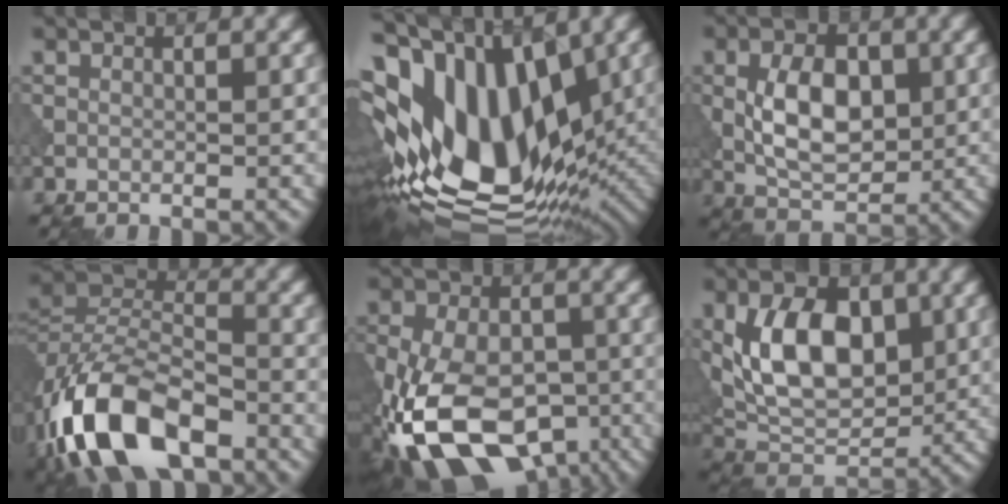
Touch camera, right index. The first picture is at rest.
{"total": 17.9, "force": [1.7, 10.1, 14.6], "torque": [-0.250, -0.012, 0.049]}
{"total": 6.0, "force": [0.2, 3.4, 4.9], "torque": [-0.095, -0.001, 0.005]}
{"total": 12.4, "force": [-7.1, 6.2, 8.1], "torque": [-0.159, -0.004, -0.139]}
{"total": 15.3, "force": [-7.0, 8.8, 10.3], "torque": [-0.205, -0.024, -0.116]}
{"total": 8.5, "force": [1.1, 5.0, 6.7], "torque": [-0.126, -0.002, 0.018]}